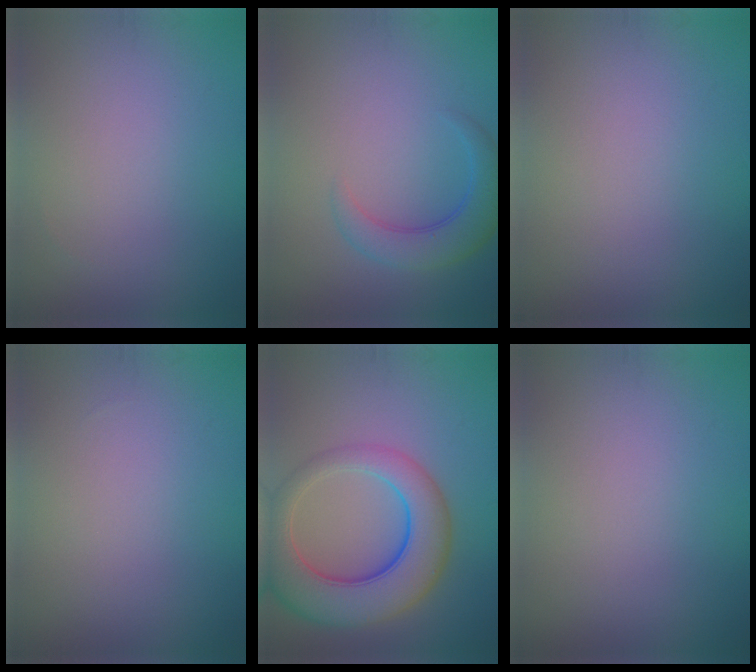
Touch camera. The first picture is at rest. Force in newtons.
{"total": 3.8, "press": 3.7, "slide": 0.3}
{"total": 0.0}
{"total": 0.0}
{"total": 8.6, "press": 8.6, "slide": 0.6}
{"total": 0.0}